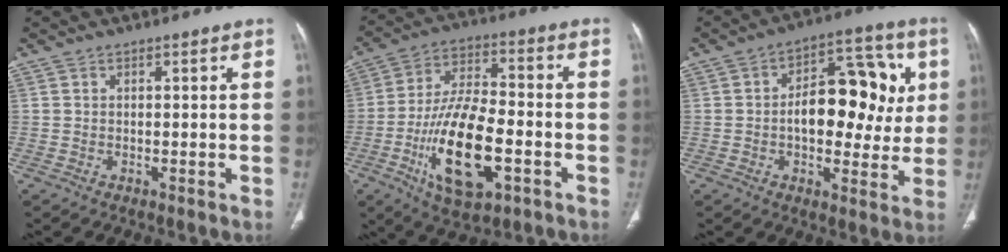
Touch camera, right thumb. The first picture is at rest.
{"total": 18.5, "force": [-6.1, 8.0, 15.6], "torque": [-0.281, 0.023, -0.100]}
{"total": 17.3, "force": [1.2, 10.0, 14.1], "torque": [-0.149, 0.027, 0.015]}